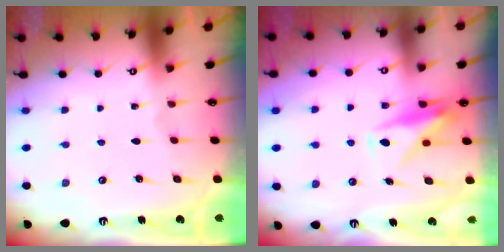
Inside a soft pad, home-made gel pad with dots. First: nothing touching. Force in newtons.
{"total": 10.2, "press": 10.2, "slide": 0.6}